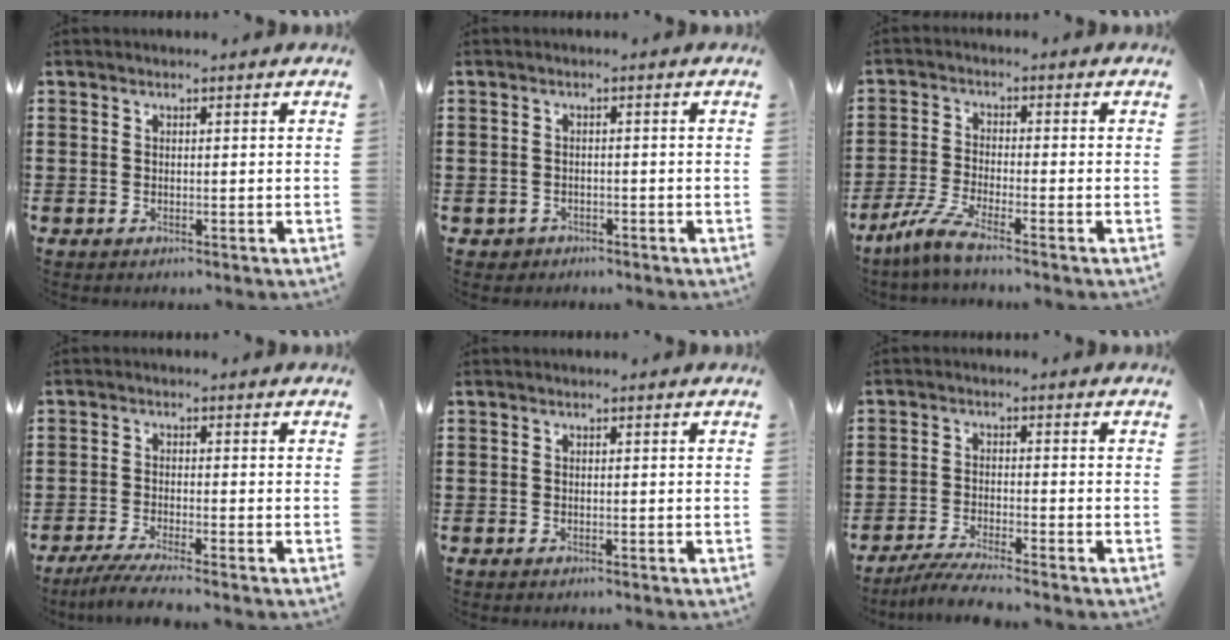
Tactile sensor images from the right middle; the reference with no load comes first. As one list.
[{"total": 1.0, "force": [-0.8, 0.5, 0.0], "torque": [-0.005, -0.001, -0.019]}, {"total": 4.9, "force": [-3.7, 0.0, 3.2], "torque": [-0.088, -0.021, -0.078]}, {"total": 3.3, "force": [-2.8, -0.4, 1.7], "torque": [-0.044, -0.014, -0.057]}, {"total": 0.0}, {"total": 4.1, "force": [-3.8, -0.3, 1.5], "torque": [-0.034, -0.012, -0.072]}]